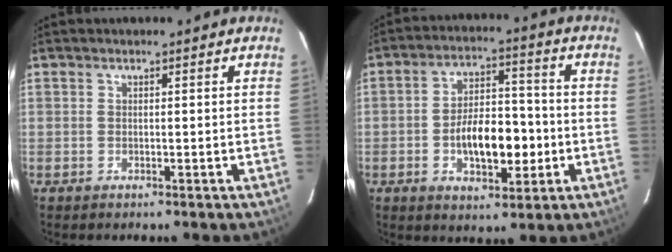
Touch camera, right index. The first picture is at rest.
{"total": 11.7, "force": [-2.9, 5.8, 9.7], "torque": [-0.177, 0.014, -0.038]}